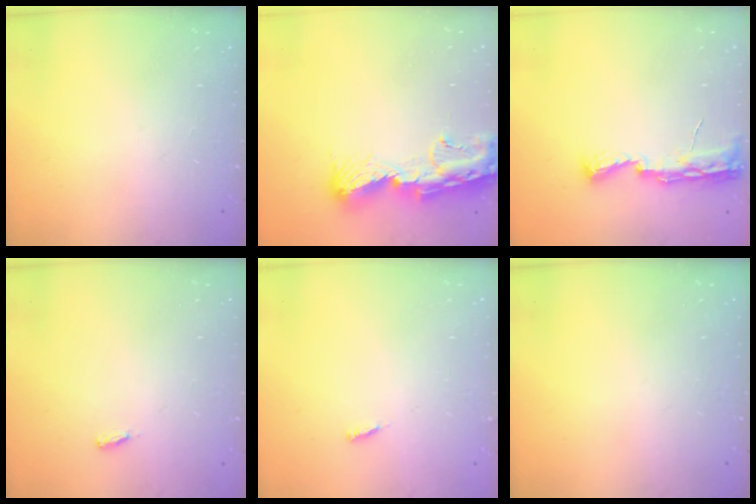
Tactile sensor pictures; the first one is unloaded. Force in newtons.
{"total": 13.0, "press": 12.9, "slide": 1.3}
{"total": 8.0, "press": 8.0, "slide": 0.7}
{"total": 2.6, "press": 2.4, "slide": 1.0}
{"total": 2.6, "press": 2.6, "slide": 0.3}
{"total": 0.0}